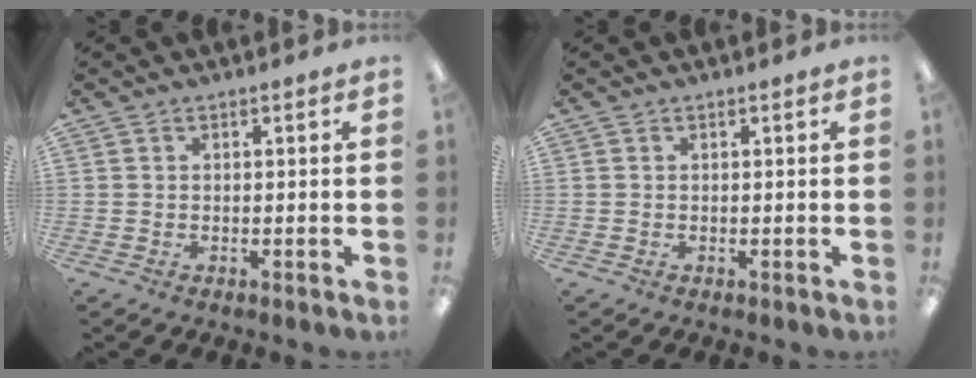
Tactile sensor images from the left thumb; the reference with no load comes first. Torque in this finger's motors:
{"motor_torque": [-0.17, 0.18, -0.23, 0.05, 0.00]}